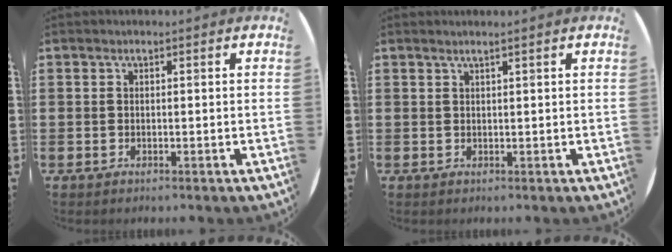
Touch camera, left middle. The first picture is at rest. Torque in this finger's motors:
{"motor_torque": [0.40, -0.59, 0.09, -0.04]}